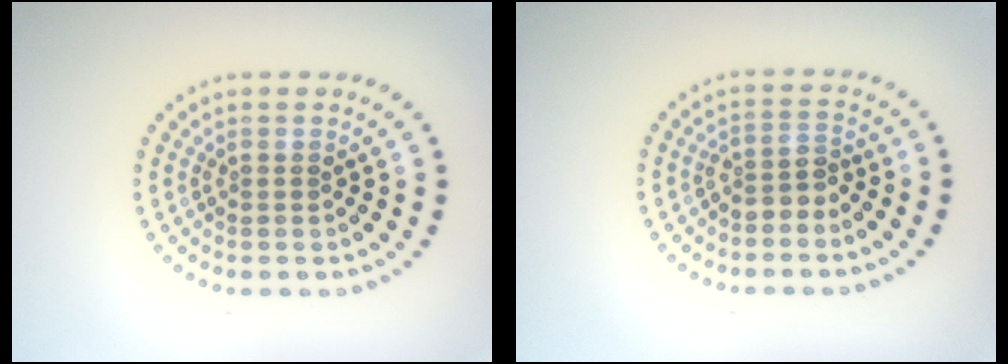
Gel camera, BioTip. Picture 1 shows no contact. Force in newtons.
{"total": 1.9, "press": 1.4, "slide": 1.2}